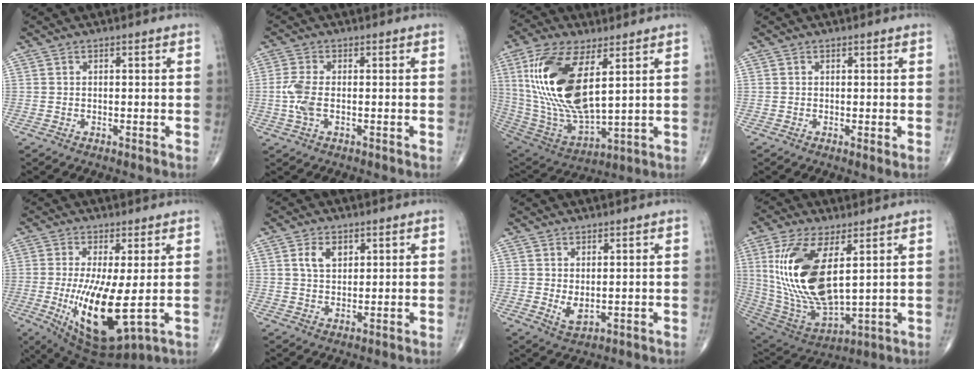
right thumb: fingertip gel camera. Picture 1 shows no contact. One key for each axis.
{"total": 4.6, "fx": -0.6, "fy": 2.1, "fz": 4.0, "tx": -0.105, "ty": 0.002, "tz": -0.016}
{"total": 21.8, "fx": 6.0, "fy": 9.5, "fz": 18.7, "tx": -0.381, "ty": -0.029, "tz": 0.121}
{"total": 1.0, "fx": 0.0, "fy": 0.2, "fz": 1.0, "tx": -0.020, "ty": -0.005, "tz": -0.001}
{"total": 14.2, "fx": -1.8, "fy": 4.3, "fz": 13.4, "tx": -0.253, "ty": -0.031, "tz": -0.012}
{"total": 4.6, "fx": 1.9, "fy": 3.0, "fz": 2.9, "tx": -0.043, "ty": -0.006, "tz": 0.036}
{"total": 3.1, "fx": 0.3, "fy": 1.6, "fz": 2.7, "tx": -0.044, "ty": -0.011, "tz": 0.015}
{"total": 20.7, "fx": 5.0, "fy": 9.1, "fz": 17.9, "tx": -0.361, "ty": -0.029, "tz": 0.109}